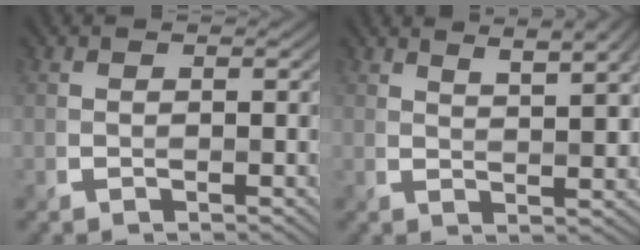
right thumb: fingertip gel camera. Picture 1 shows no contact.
{"total": 5.4, "force": [3.5, 1.0, 3.9], "torque": [-0.066, 0.007, 0.060]}